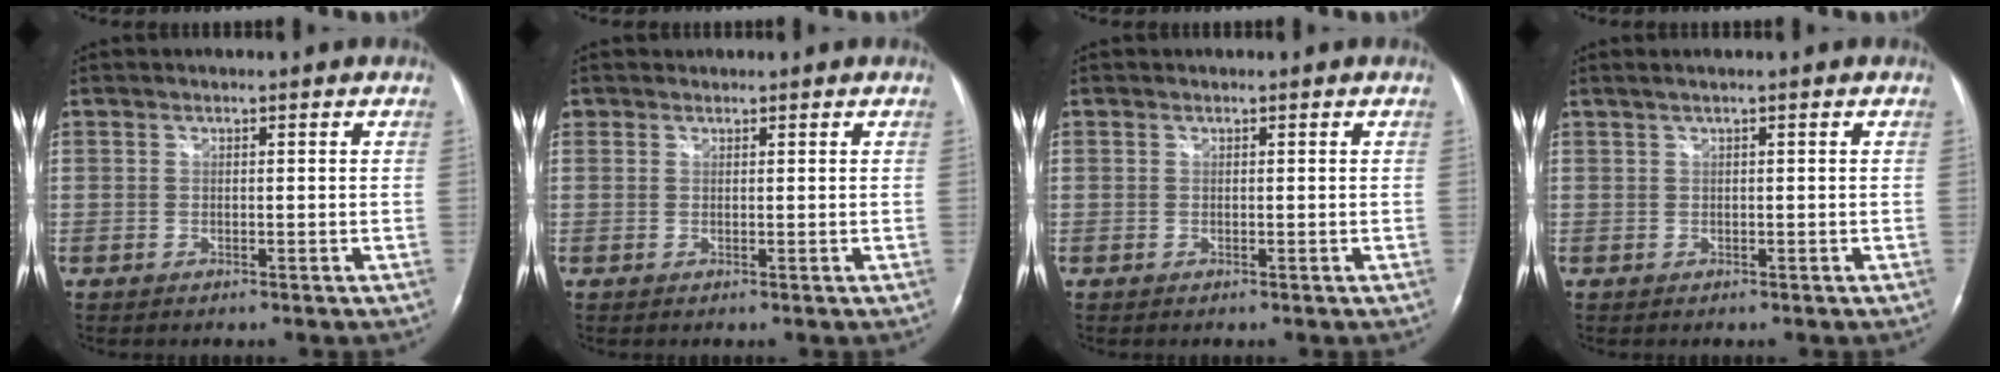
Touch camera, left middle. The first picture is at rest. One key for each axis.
{"total": 0.9, "fx": 0.7, "fy": 0.6, "fz": 0.0, "tx": 0.002, "ty": 0.003, "tz": 0.011}
{"total": 0.0}
{"total": 1.1, "fx": 0.7, "fy": -0.2, "fz": 0.9, "tx": -0.026, "ty": 0.013, "tz": 0.015}